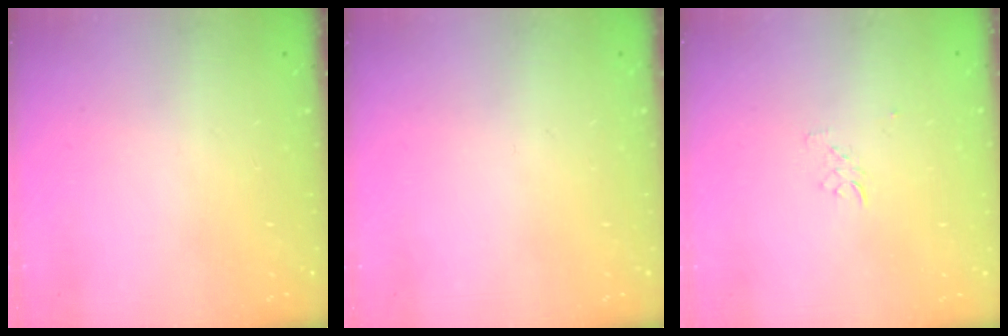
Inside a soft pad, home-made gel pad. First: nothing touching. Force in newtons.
{"total": 0.0}
{"total": 2.6, "press": 2.6, "slide": 0.1}